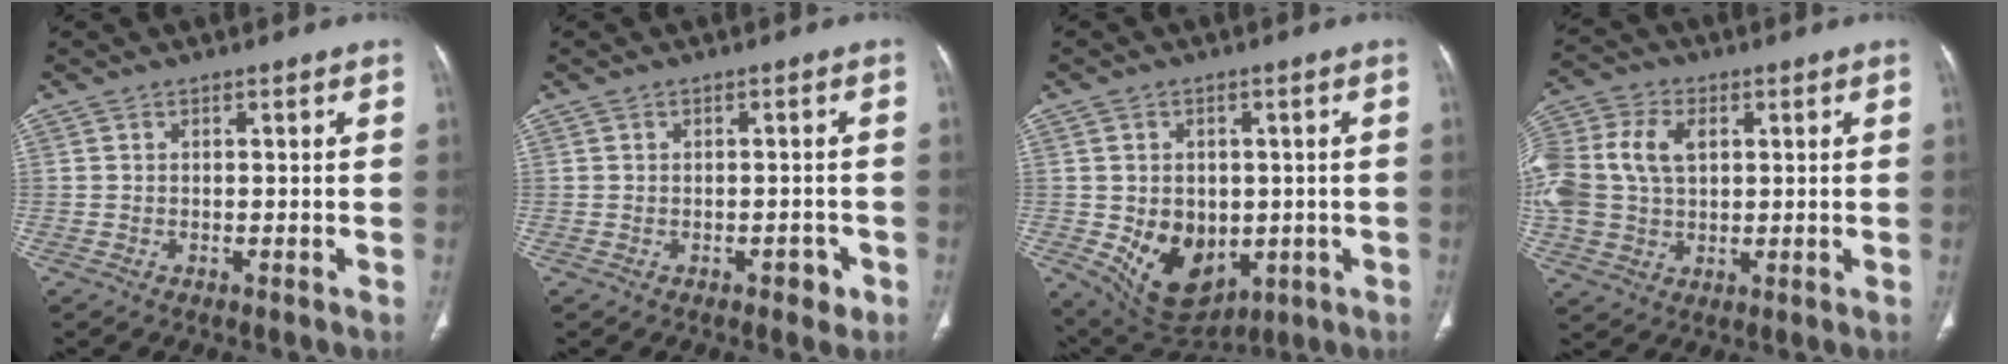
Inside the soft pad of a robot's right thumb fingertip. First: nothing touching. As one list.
[{"total": 2.2, "force": [-1.1, 1.5, 1.3], "torque": [-0.006, 0.007, -0.009]}, {"total": 12.2, "force": [-2.1, 8.1, 8.9], "torque": [-0.122, -0.010, -0.009]}, {"total": 20.0, "force": [3.9, 14.6, 13.2], "torque": [-0.337, 0.032, 0.081]}]